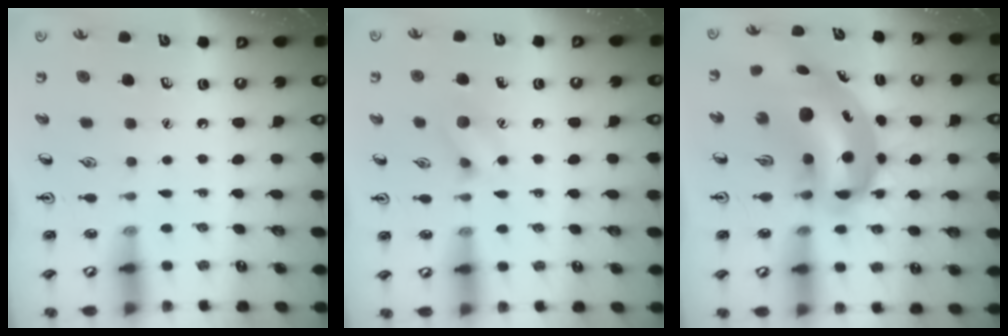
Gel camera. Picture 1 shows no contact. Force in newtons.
{"total": 7.4, "press": 7.4, "slide": 0.6}
{"total": 13.4, "press": 12.9, "slide": 3.9}